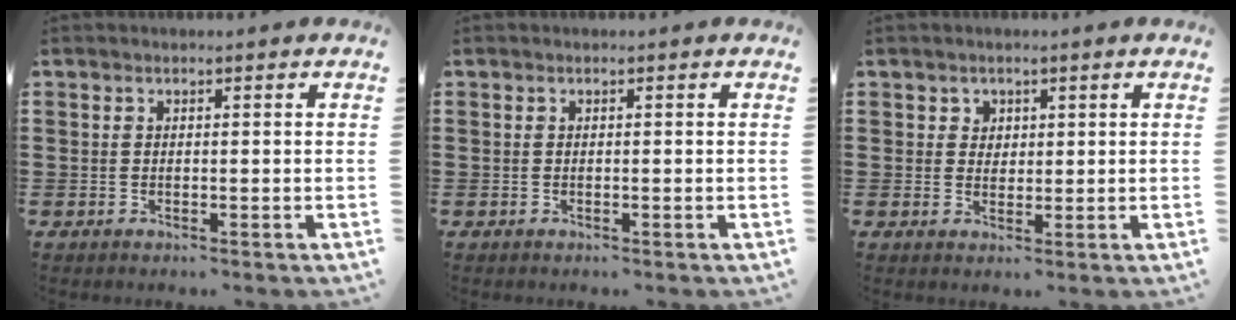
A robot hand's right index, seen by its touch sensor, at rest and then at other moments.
{"total": 0.0}
{"total": 1.9, "force": [0.8, 1.7, 0.2], "torque": [-0.011, 0.009, 0.014]}